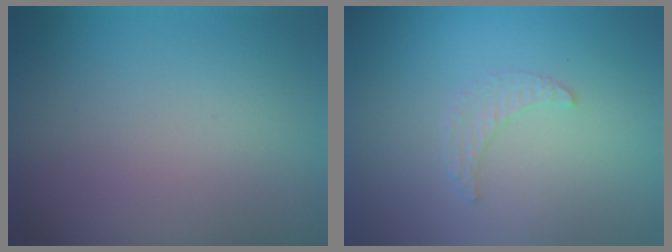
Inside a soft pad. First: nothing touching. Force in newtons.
{"total": 1.3, "press": 1.3, "slide": 0.4}